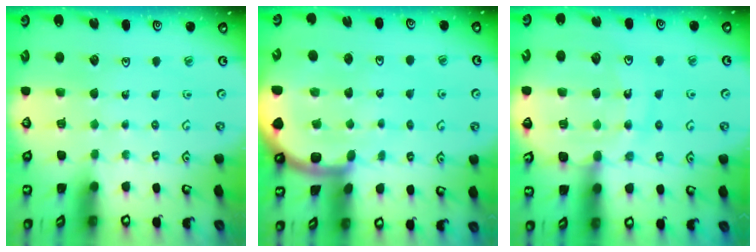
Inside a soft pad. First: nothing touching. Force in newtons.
{"total": 6.5, "press": 6.4, "slide": 0.9}
{"total": 13.2, "press": 12.9, "slide": 2.7}